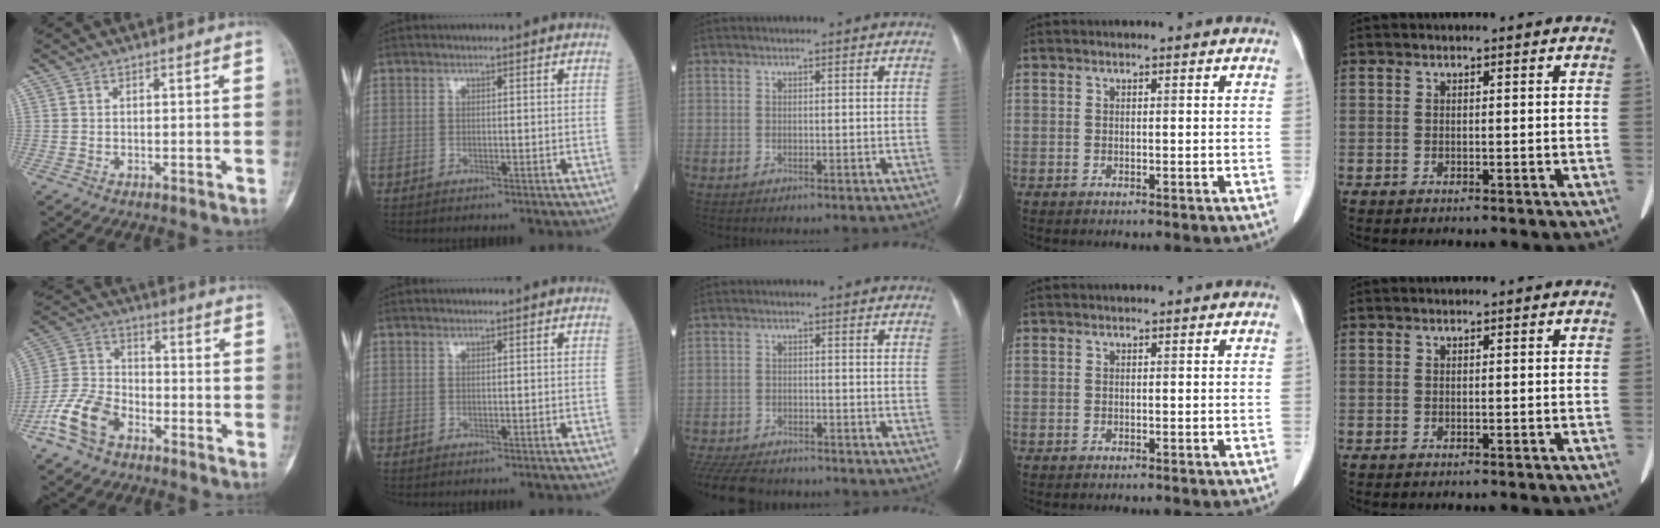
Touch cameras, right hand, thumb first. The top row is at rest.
{"thumb": {"total": 10.7, "force": [-6.2, 6.4, 6.0], "torque": [-0.125, 0.035, -0.130]}, "middle": {"total": 12.1, "force": [-10.5, 3.7, 4.8], "torque": [-0.110, -0.016, -0.158]}}